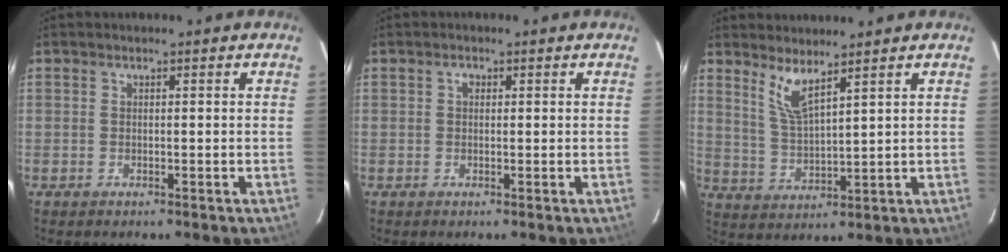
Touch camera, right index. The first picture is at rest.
{"total": 1.0, "force": [0.2, 0.8, 0.5], "torque": [-0.008, 0.006, 0.002]}
{"total": 5.7, "force": [4.2, 0.8, 3.8], "torque": [-0.079, -0.010, 0.091]}